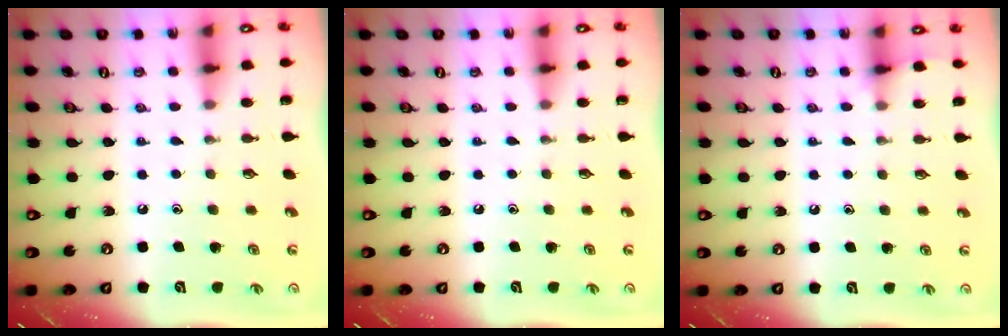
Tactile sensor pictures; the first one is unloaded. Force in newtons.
{"total": 0.0}
{"total": 5.3, "press": 5.3, "slide": 0.7}